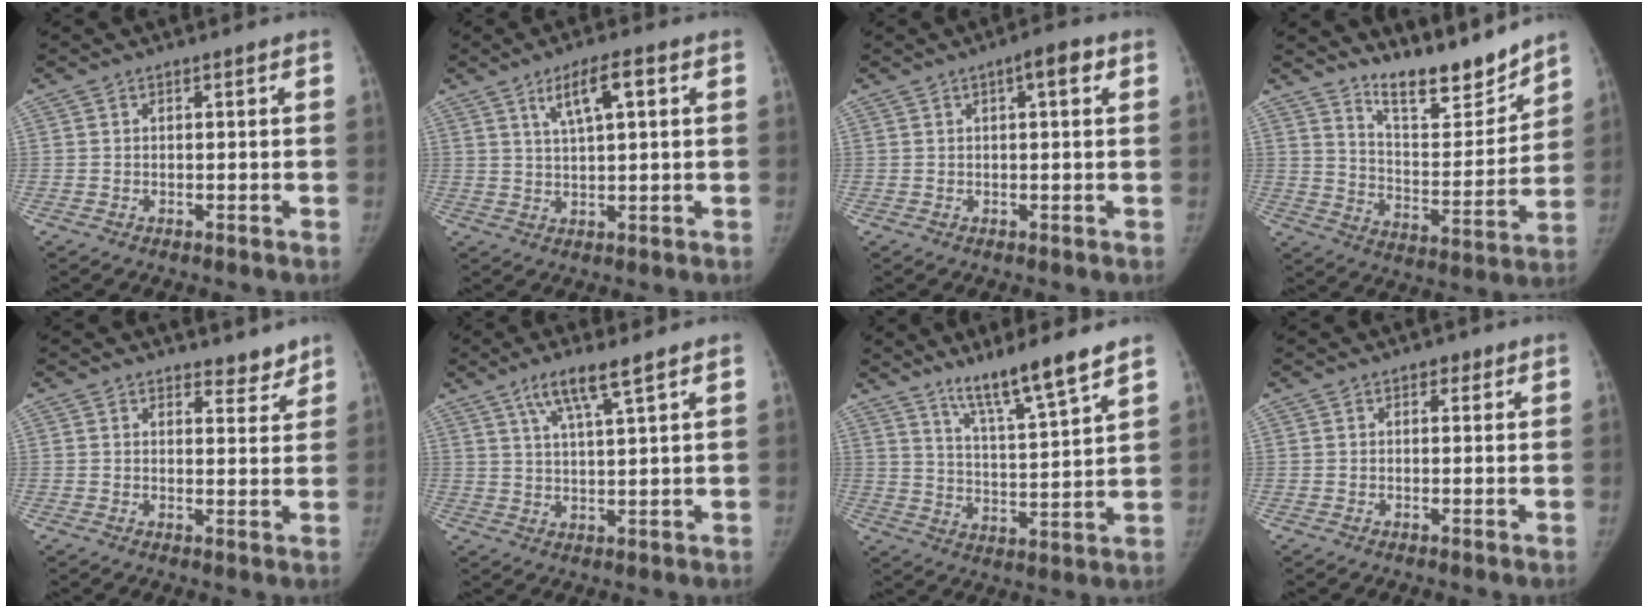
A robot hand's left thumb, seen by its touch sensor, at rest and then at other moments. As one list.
[{"total": 6.5, "force": [2.7, 1.7, 5.7], "torque": [-0.096, 0.001, 0.048]}, {"total": 3.5, "force": [1.2, 1.0, 3.1], "torque": [-0.039, 0.007, 0.013]}, {"total": 13.4, "force": [12.1, 3.3, 4.7], "torque": [-0.039, -0.097, 0.209]}, {"total": 3.4, "force": [3.0, 1.5, 0.6], "torque": [0.014, -0.025, 0.038]}, {"total": 6.7, "force": [4.2, 0.5, 5.2], "torque": [-0.105, -0.016, 0.085]}, {"total": 11.1, "force": [8.5, 0.3, 7.1], "torque": [-0.114, -0.059, 0.151]}, {"total": 1.3, "force": [0.7, 1.0, 0.6], "torque": [0.004, -0.001, 0.006]}]